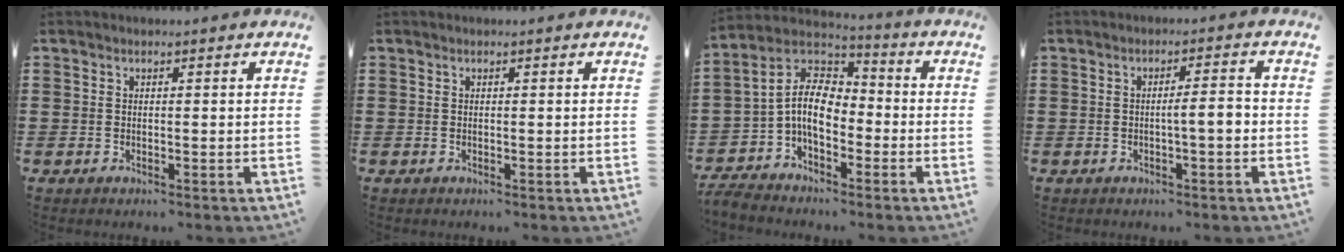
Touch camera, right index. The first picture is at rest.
{"total": 0.0}
{"total": 8.8, "force": [-1.8, 4.5, 7.4], "torque": [-0.182, -0.015, -0.047]}
{"total": 3.2, "force": [-0.6, 0.4, 3.2], "torque": [-0.056, 0.002, -0.013]}